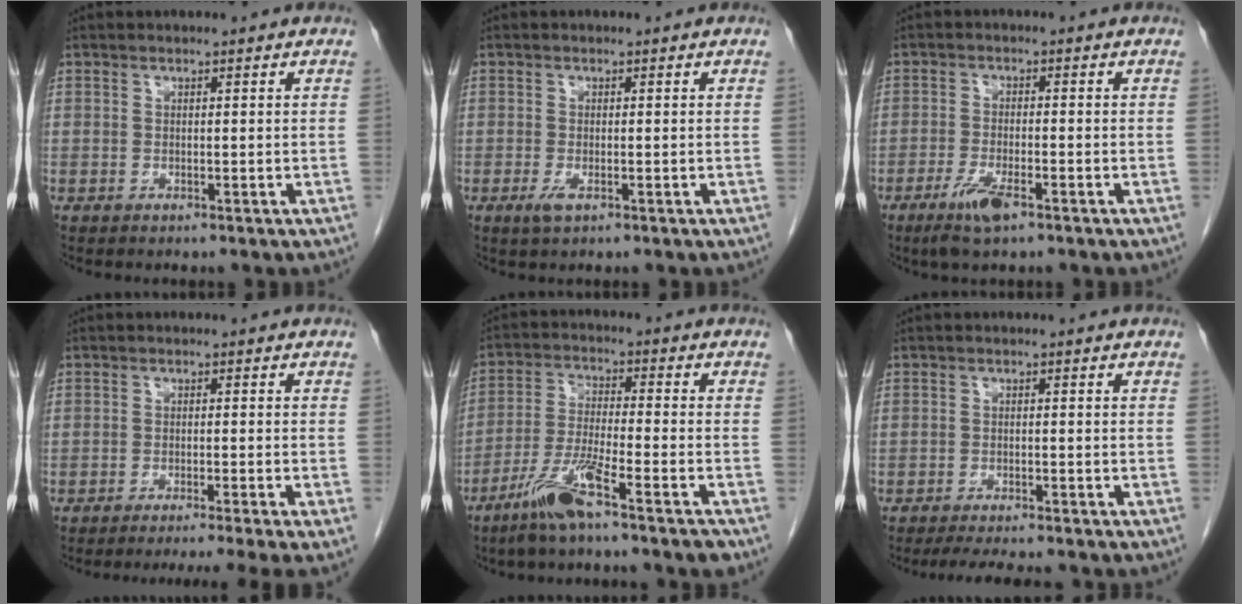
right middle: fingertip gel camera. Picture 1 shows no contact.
{"total": 1.7, "force": [-0.7, 0.5, 1.4], "torque": [-0.029, -0.003, -0.011]}
{"total": 4.9, "force": [-3.1, 0.8, 3.7], "torque": [-0.083, -0.009, -0.056]}
{"total": 10.0, "force": [-8.4, -1.9, 5.1], "torque": [-0.052, -0.025, -0.115]}
{"total": 9.2, "force": [-6.3, -0.2, 6.7], "torque": [-0.136, -0.017, -0.122]}
{"total": 7.7, "force": [-6.8, 0.8, 3.5], "torque": [-0.051, -0.016, -0.100]}